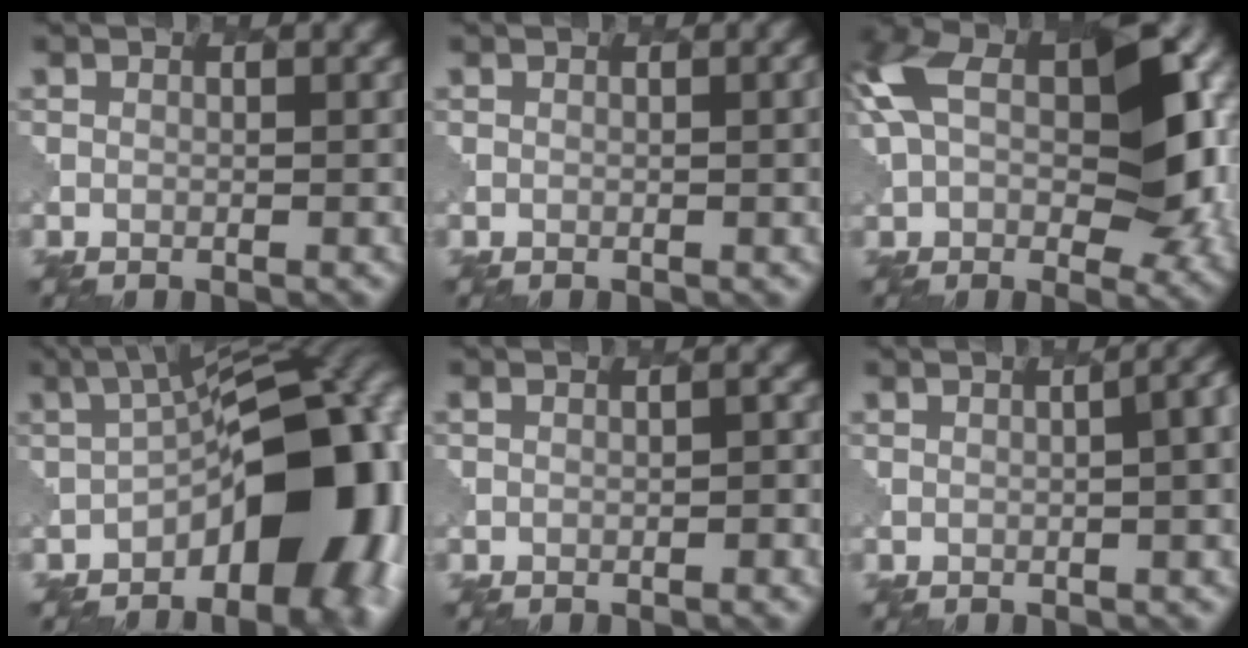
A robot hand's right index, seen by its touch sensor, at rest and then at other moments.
{"total": 1.2, "force": [0.0, 0.0, 1.2], "torque": [-0.011, 0.000, -0.001]}
{"total": 14.0, "force": [1.8, 8.3, 11.1], "torque": [-0.186, 0.021, 0.018]}
{"total": 14.1, "force": [-4.0, 6.9, 11.7], "torque": [-0.119, 0.015, -0.071]}
{"total": 1.4, "force": [-0.6, 0.6, 1.2], "torque": [-0.009, 0.004, -0.003]}
{"total": 9.2, "force": [0.5, 4.5, 8.1], "torque": [-0.008, 0.033, -0.015]}